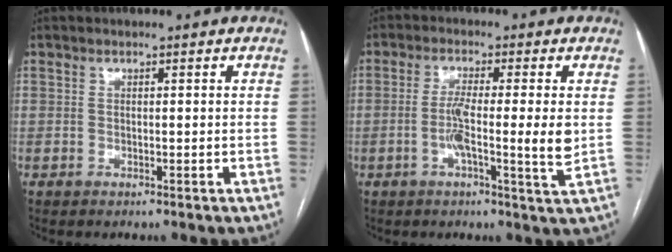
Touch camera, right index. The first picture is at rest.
{"total": 7.6, "force": [-0.8, -0.2, 7.5], "torque": [-0.131, -0.008, -0.019]}